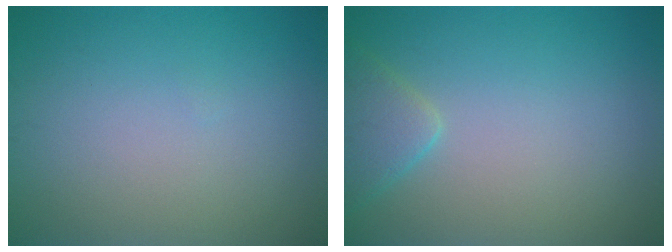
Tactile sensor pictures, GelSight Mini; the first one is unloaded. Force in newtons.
{"total": 2.5, "press": 2.5, "slide": 0.2}